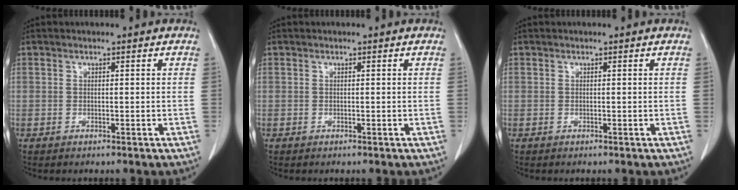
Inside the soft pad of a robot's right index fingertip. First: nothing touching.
{"total": 0.0}
{"total": 0.0}